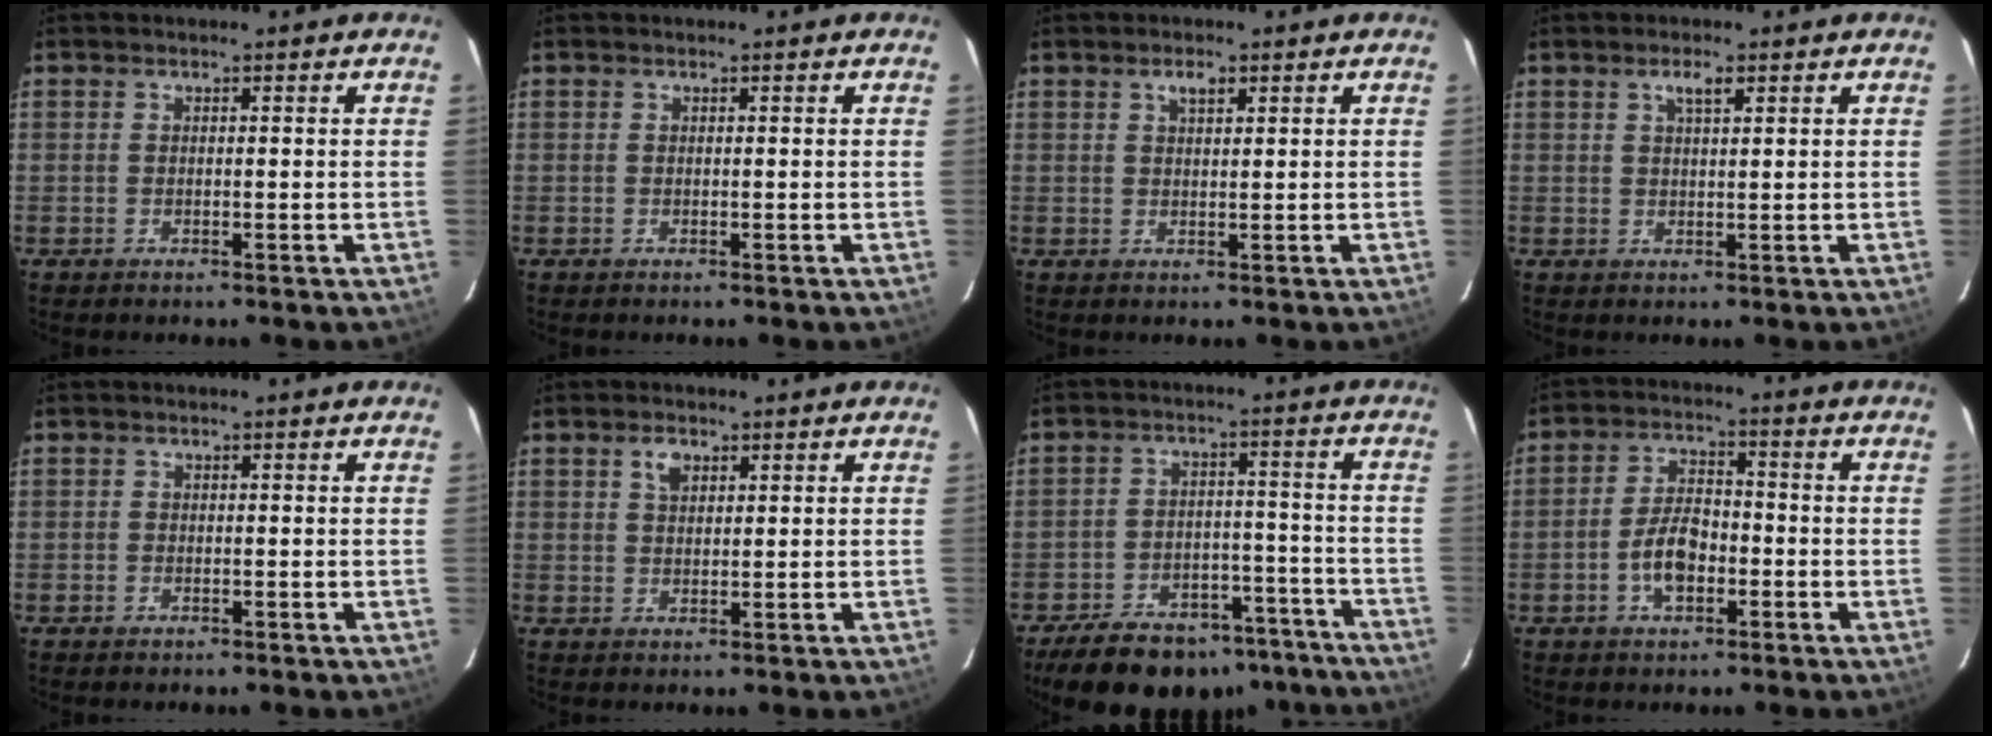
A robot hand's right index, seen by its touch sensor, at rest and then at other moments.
{"total": 0.0}
{"total": 2.1, "force": [1.2, 0.9, 1.5], "torque": [-0.025, 0.006, 0.020]}
{"total": 2.3, "force": [1.3, 0.7, 1.8], "torque": [-0.031, 0.005, 0.022]}
{"total": 0.9, "force": [-0.6, 0.7, 0.1], "torque": [-0.003, 0.002, -0.011]}
{"total": 2.7, "force": [1.3, 1.7, 1.6], "torque": [-0.027, 0.008, 0.024]}
{"total": 21.2, "force": [-17.1, 9.7, 7.9], "torque": [-0.158, 0.040, -0.215]}
{"total": 7.2, "force": [-2.5, 3.9, 5.5], "torque": [-0.108, 0.013, -0.041]}